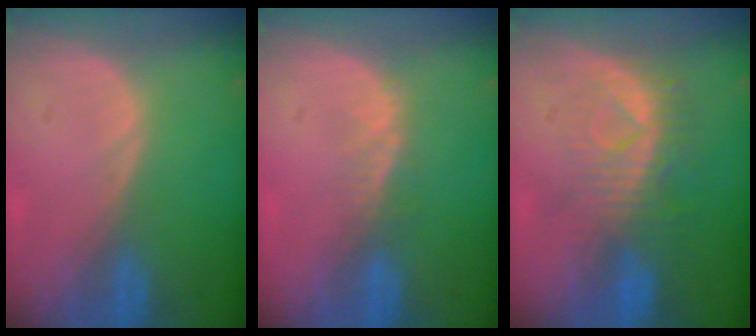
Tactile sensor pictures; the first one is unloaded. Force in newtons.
{"total": 2.3, "press": 1.9, "slide": 1.4}
{"total": 8.1, "press": 7.2, "slide": 3.7}